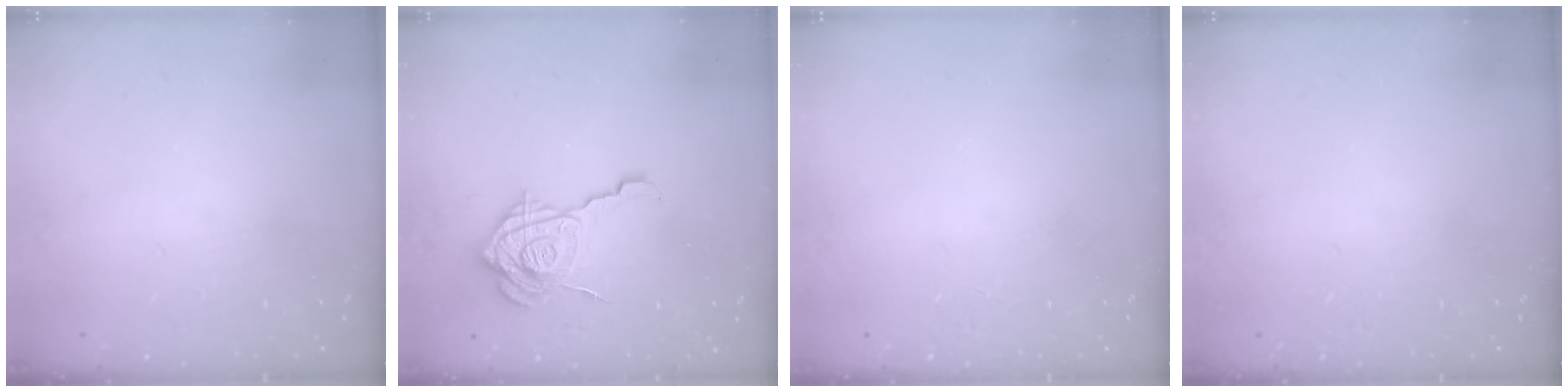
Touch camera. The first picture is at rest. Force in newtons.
{"total": 18.2, "press": 18.1, "slide": 2.0}
{"total": 0.0}
{"total": 0.0}